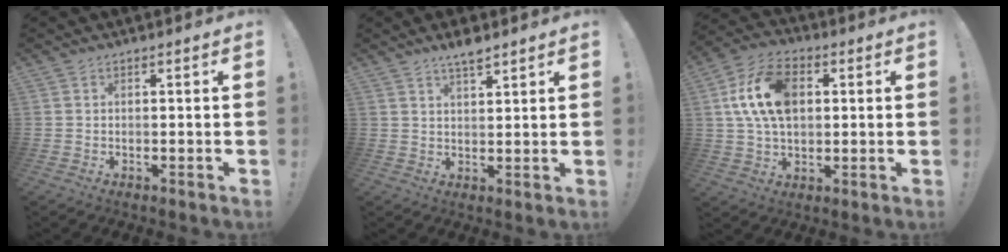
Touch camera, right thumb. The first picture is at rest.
{"total": 4.4, "force": [3.6, 0.9, 2.5], "torque": [-0.039, -0.021, 0.061]}
{"total": 15.8, "force": [3.3, 10.3, 11.5], "torque": [-0.199, 0.008, 0.062]}